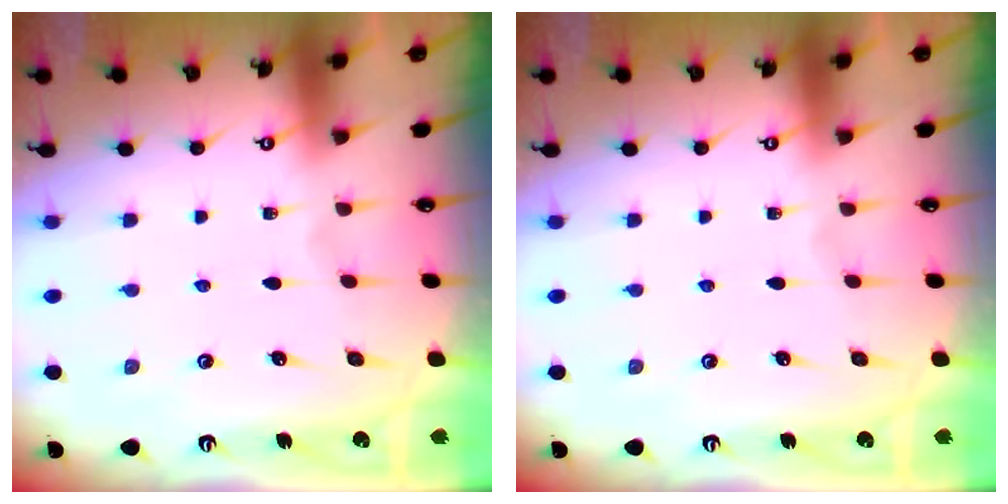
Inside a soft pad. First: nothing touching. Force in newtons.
{"total": 0.0}